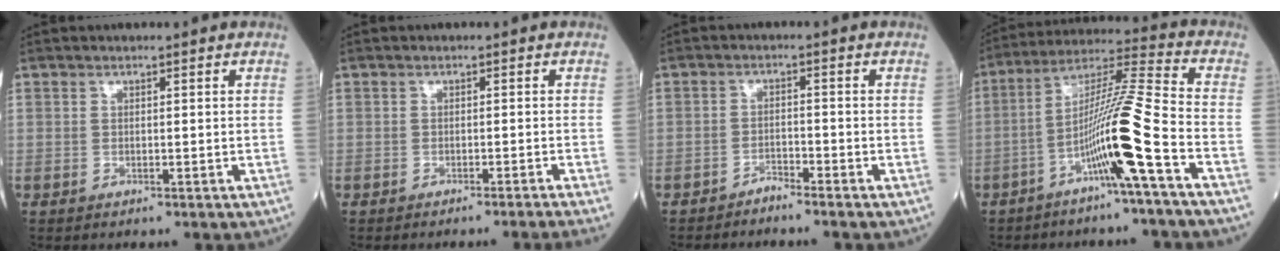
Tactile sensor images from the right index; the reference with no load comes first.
{"total": 4.1, "force": [-3.5, -1.7, 1.5], "torque": [-0.006, 0.002, -0.044]}
{"total": 1.9, "force": [-1.9, -0.2, 0.4], "torque": [-0.005, -0.002, -0.036]}
{"total": 12.2, "force": [-5.0, -1.7, 10.9], "torque": [-0.202, 0.010, -0.098]}